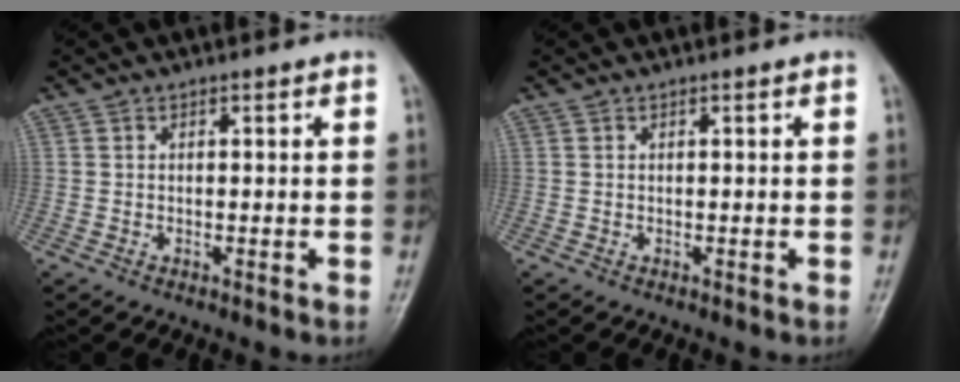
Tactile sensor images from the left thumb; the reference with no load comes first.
{"total": 0.0}